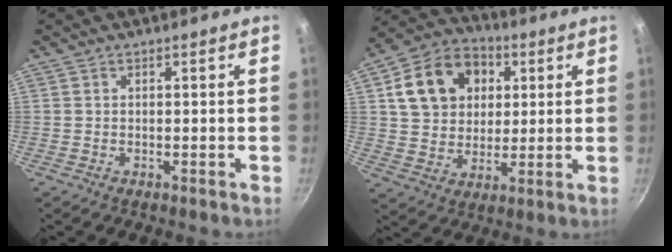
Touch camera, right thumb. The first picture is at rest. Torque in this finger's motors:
{"motor_torque": [0.42, 3.16, 0.95, 0.00, 0.10]}